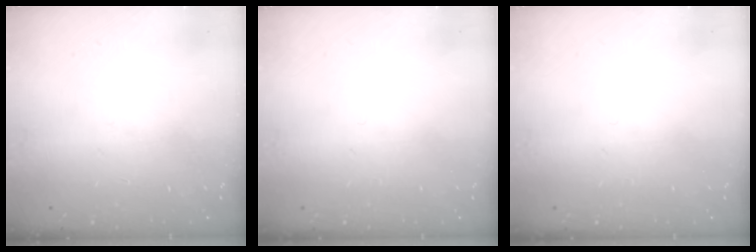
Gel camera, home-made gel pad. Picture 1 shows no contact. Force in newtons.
{"total": 0.0}
{"total": 0.0}